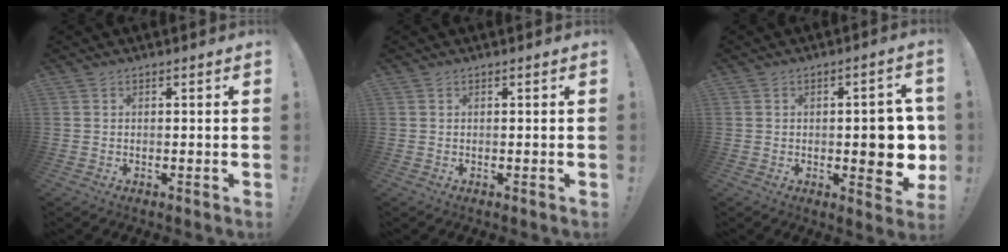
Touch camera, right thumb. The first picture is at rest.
{"total": 0.0}
{"total": 10.3, "force": [-0.7, 3.9, 9.5], "torque": [-0.104, -0.005, -0.011]}